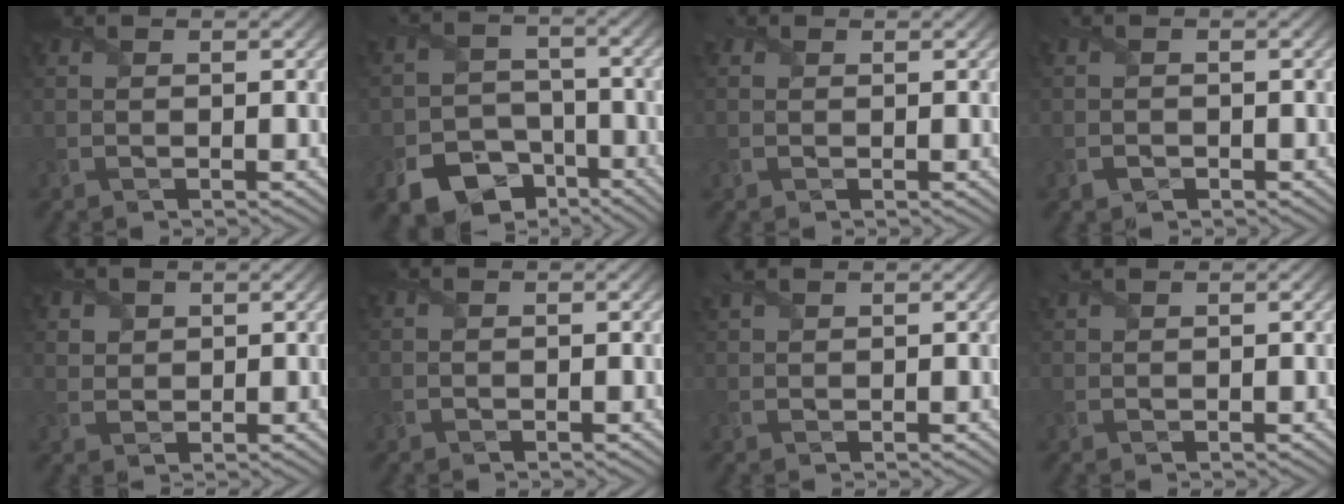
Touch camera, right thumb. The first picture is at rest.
{"total": 9.7, "force": [-6.5, 6.4, 3.5], "torque": [-0.063, -0.020, -0.120]}
{"total": 1.0, "force": [0.4, 0.9, 0.2], "torque": [-0.010, 0.001, 0.004]}
{"total": 0.9, "force": [-0.8, 0.5, 0.2], "torque": [-0.005, -0.004, -0.016]}
{"total": 1.8, "force": [1.3, 1.2, 0.3], "torque": [-0.021, -0.003, 0.024]}
{"total": 0.0}
{"total": 2.4, "force": [1.8, 0.7, 1.4], "torque": [-0.037, 0.014, 0.036]}
{"total": 1.6, "force": [1.5, 0.1, 0.7], "torque": [-0.021, 0.012, 0.032]}